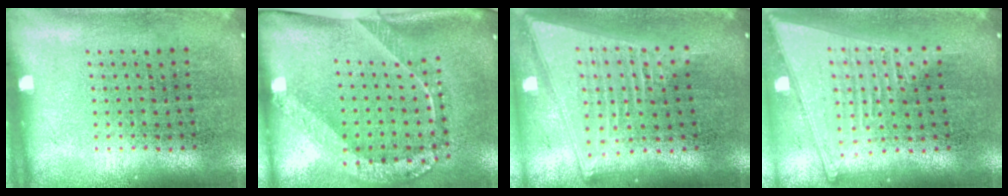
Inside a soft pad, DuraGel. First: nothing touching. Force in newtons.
{"total": 2.4, "press": 1.6, "slide": 1.8}
{"total": 2.1, "press": 1.7, "slide": 1.2}
{"total": 2.0, "press": 1.7, "slide": 1.0}